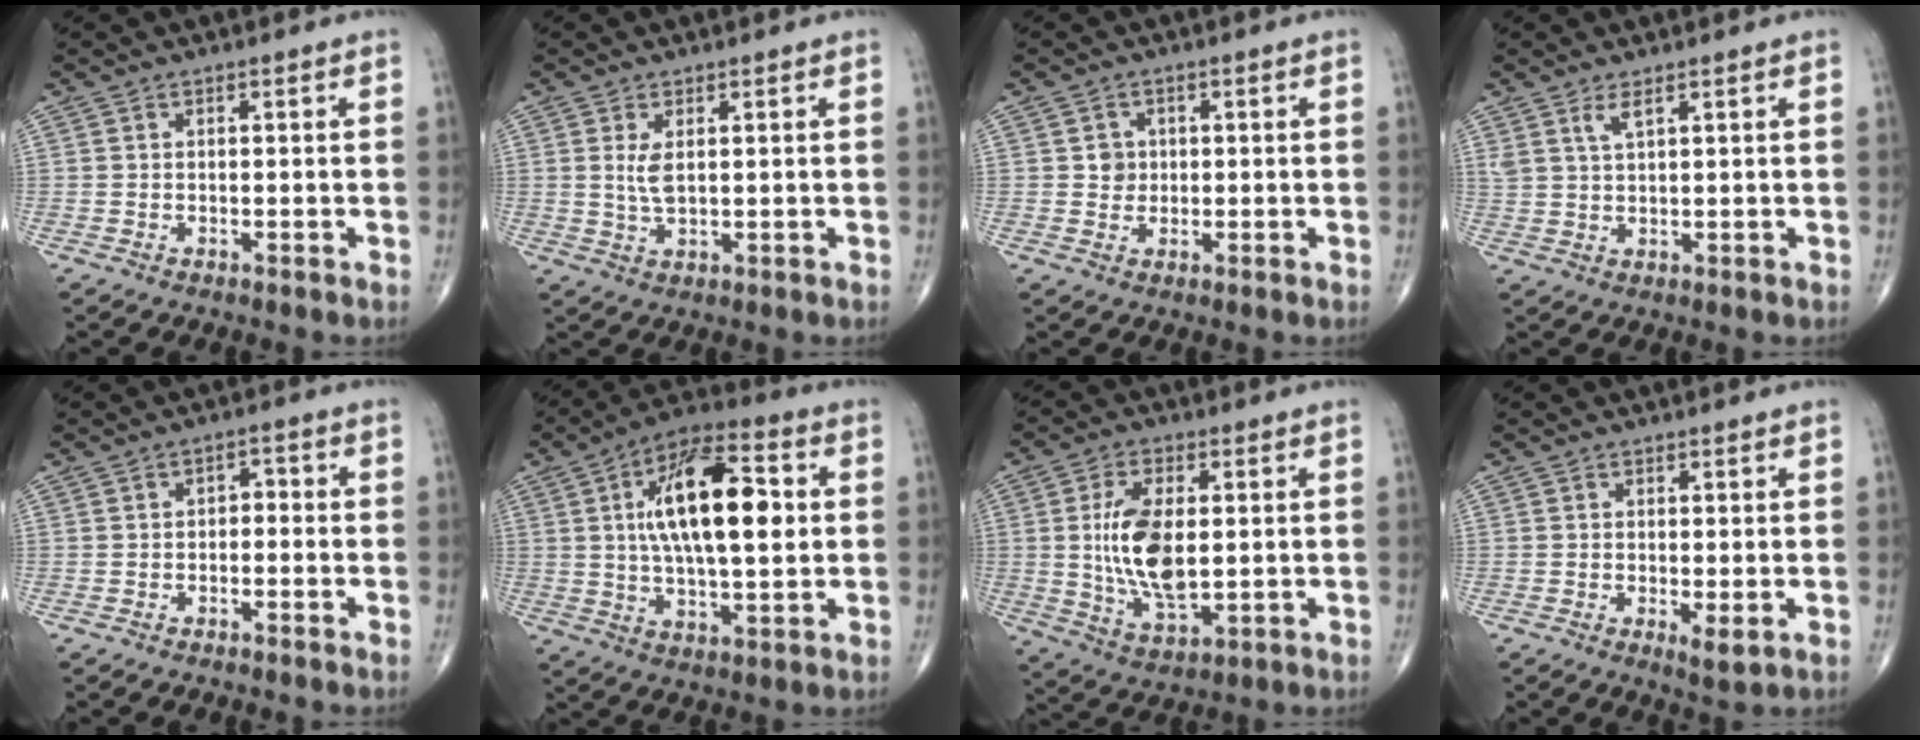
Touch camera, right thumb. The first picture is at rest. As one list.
[{"total": 3.4, "force": [0.8, 1.5, 3.0], "torque": [-0.059, -0.008, 0.023]}, {"total": 2.7, "force": [0.3, 2.5, 0.9], "torque": [0.002, 0.003, 0.003]}, {"total": 2.7, "force": [1.7, 0.7, 1.9], "torque": [-0.041, -0.009, 0.038]}, {"total": 2.3, "force": [-0.7, 1.7, 1.5], "torque": [-0.010, 0.019, -0.019]}, {"total": 19.5, "force": [3.2, 8.3, 17.3], "torque": [-0.277, 0.012, 0.048]}, {"total": 13.0, "force": [0.8, 6.4, 11.3], "torque": [-0.212, -0.013, 0.022]}, {"total": 2.7, "force": [-0.5, 0.8, 2.6], "torque": [-0.044, -0.011, -0.008]}]